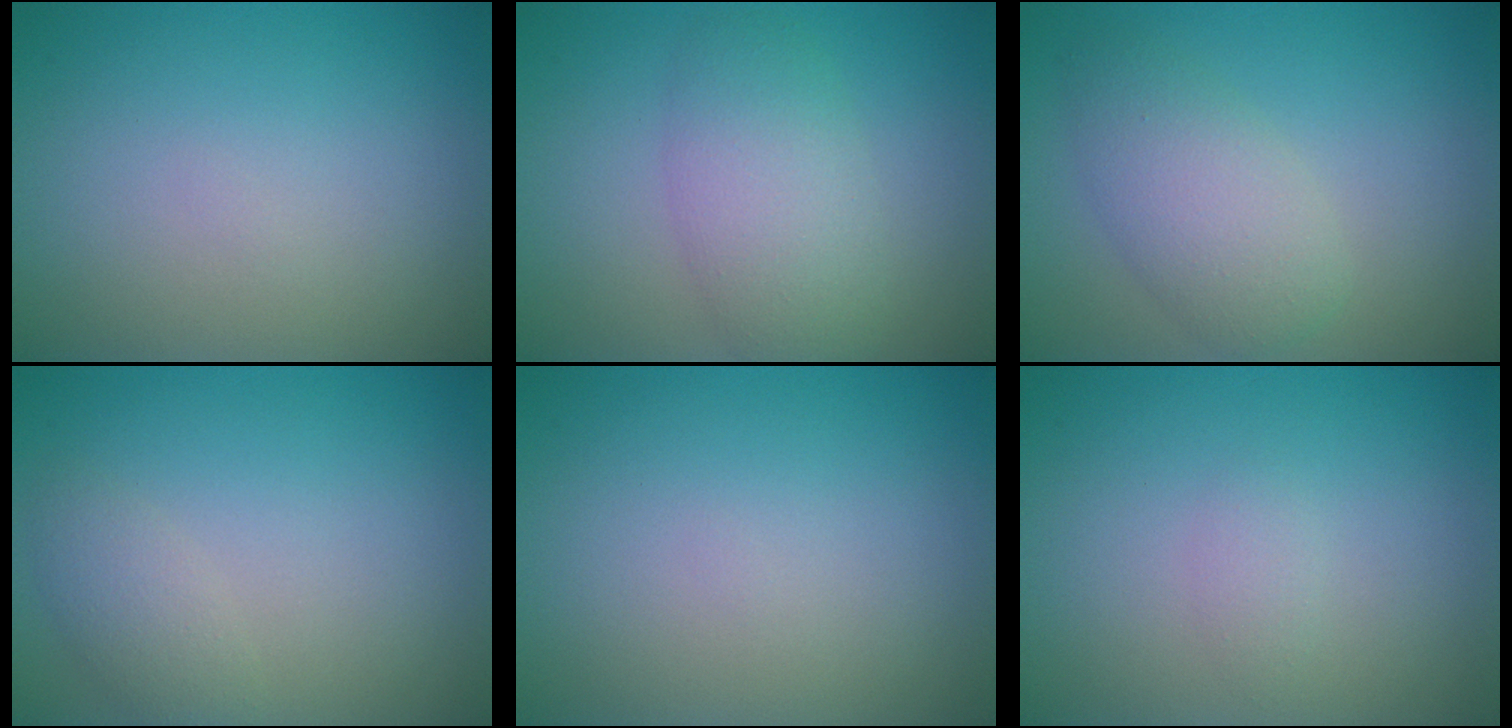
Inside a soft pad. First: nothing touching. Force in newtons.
{"total": 4.4, "press": 4.4, "slide": 0.3}
{"total": 3.9, "press": 3.9, "slide": 0.1}
{"total": 1.9, "press": 1.9, "slide": 0.2}
{"total": 0.0}
{"total": 0.8, "press": 0.8, "slide": 0.1}